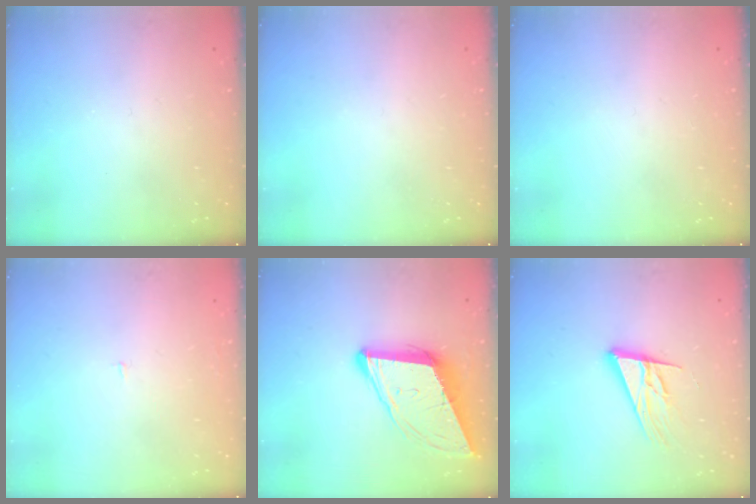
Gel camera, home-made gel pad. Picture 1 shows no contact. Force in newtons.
{"total": 0.0}
{"total": 0.0}
{"total": 1.2, "press": 1.2, "slide": 0.1}
{"total": 12.6, "press": 12.0, "slide": 3.9}
{"total": 14.7, "press": 14.1, "slide": 4.0}